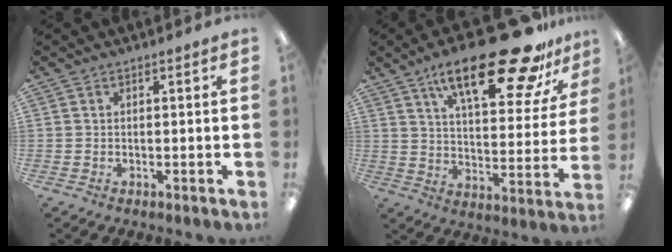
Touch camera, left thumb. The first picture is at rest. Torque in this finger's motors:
{"motor_torque": [0.41, 0.51, 1.43, -1.33, 0.29]}